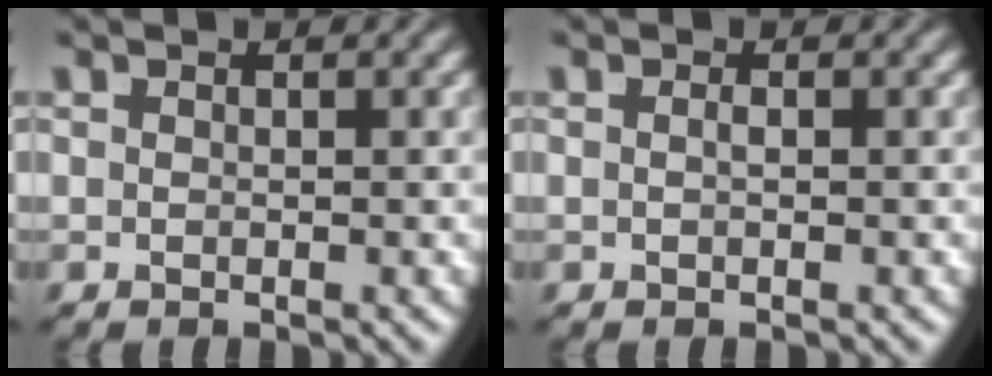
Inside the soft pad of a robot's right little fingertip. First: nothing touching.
{"total": 0.6, "force": [-0.4, -0.1, 0.4], "torque": [-0.010, -0.005, -0.005]}